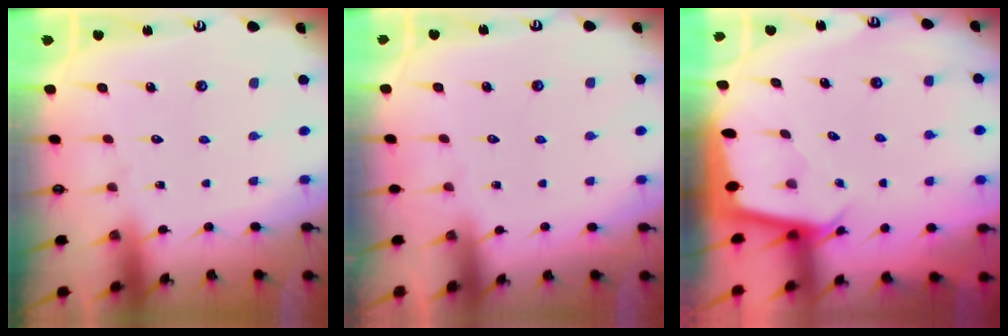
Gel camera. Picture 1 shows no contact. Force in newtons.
{"total": 0.0}
{"total": 2.1, "press": 2.1, "slide": 0.0}